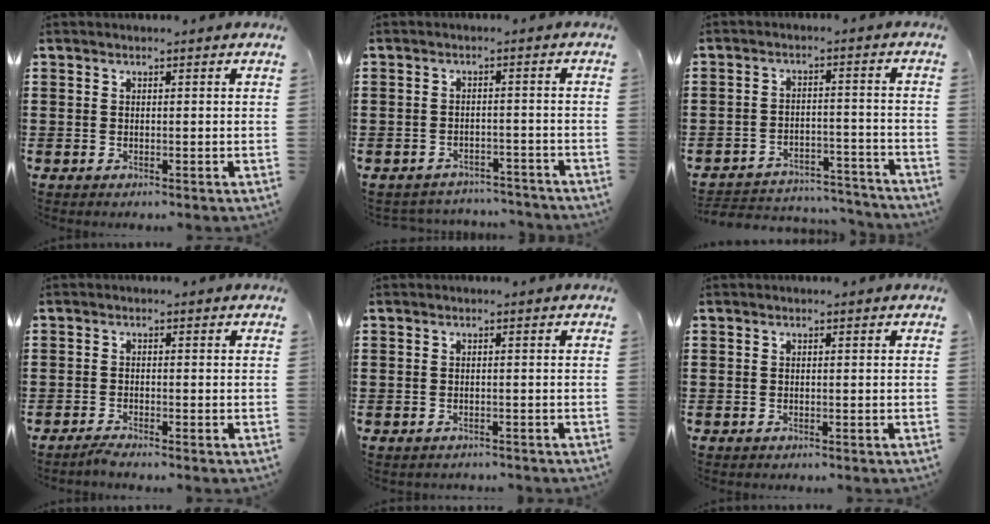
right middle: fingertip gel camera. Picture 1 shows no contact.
{"total": 2.7, "force": [-2.7, 0.4, -0.1], "torque": [-0.006, 0.000, -0.058]}
{"total": 4.3, "force": [-4.1, 0.8, 0.6], "torque": [-0.021, 0.002, -0.089]}
{"total": 1.4, "force": [-1.3, -0.1, 0.4], "torque": [-0.009, -0.001, -0.025]}
{"total": 0.6, "force": [-0.6, 0.1, 0.0], "torque": [-0.001, 0.000, -0.013]}
{"total": 0.0}